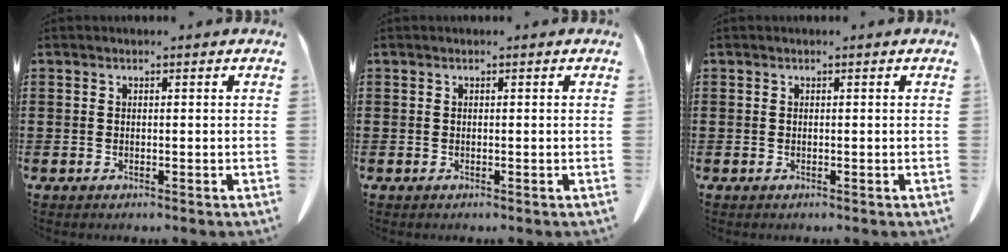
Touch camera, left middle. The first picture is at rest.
{"total": 0.0}
{"total": 0.0}